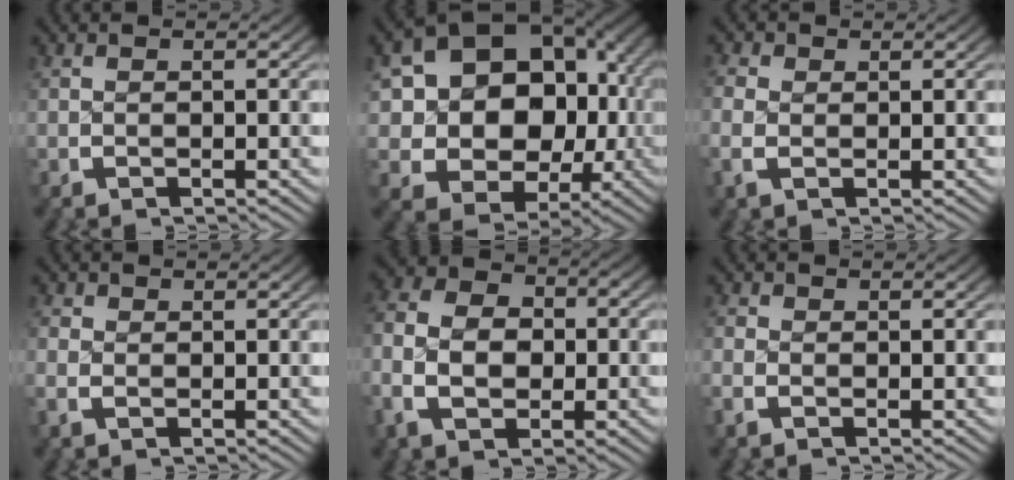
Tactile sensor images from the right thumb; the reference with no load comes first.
{"total": 15.5, "force": [0.1, 12.1, 9.6], "torque": [-0.222, -0.062, 0.021]}
{"total": 1.8, "force": [0.2, 1.5, 1.1], "torque": [-0.035, -0.006, 0.007]}
{"total": 1.2, "force": [-0.1, 1.1, 0.6], "torque": [-0.022, -0.004, -0.001]}
{"total": 9.2, "force": [-0.2, 6.7, 6.2], "torque": [-0.131, -0.020, 0.004]}
{"total": 1.0, "force": [-0.4, 0.7, 0.6], "torque": [-0.014, 0.002, -0.012]}